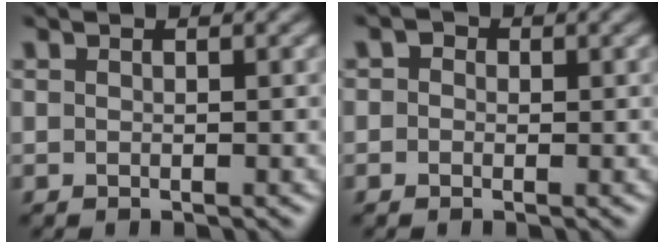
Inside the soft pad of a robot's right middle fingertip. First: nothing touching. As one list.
[{"total": 1.4, "force": [0.1, 1.3, 0.7], "torque": [-0.004, 0.001, -0.011]}]